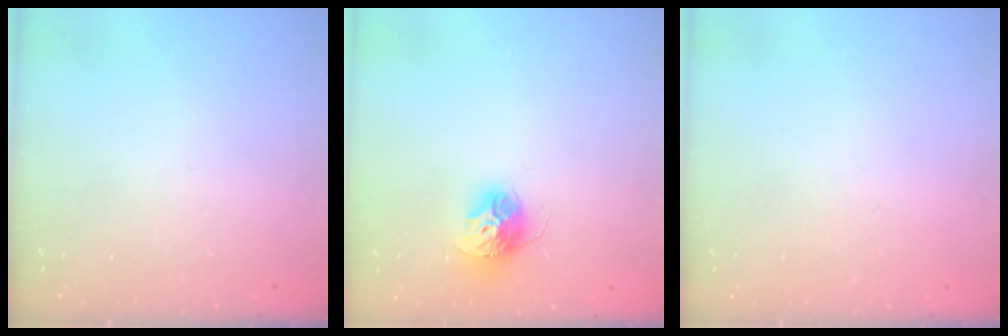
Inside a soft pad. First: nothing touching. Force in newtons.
{"total": 11.3, "press": 11.3, "slide": 1.0}
{"total": 0.8, "press": 0.8, "slide": 0.0}